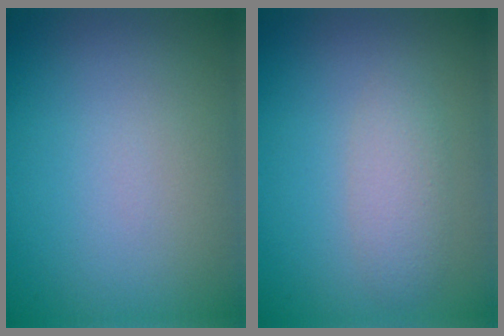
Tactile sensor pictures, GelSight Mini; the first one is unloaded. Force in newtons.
{"total": 2.1, "press": 2.1, "slide": 0.1}